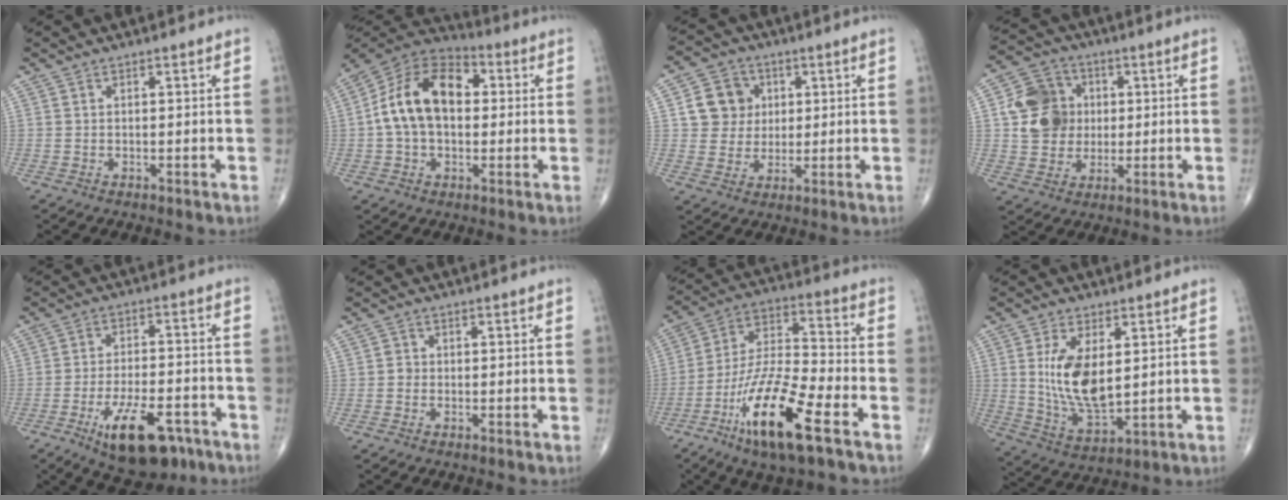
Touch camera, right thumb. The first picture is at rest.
{"total": 16.3, "force": [1.4, 10.7, 12.2], "torque": [-0.201, 0.034, 0.014]}
{"total": 8.6, "force": [2.0, 7.9, 2.9], "torque": [-0.016, -0.002, 0.032]}
{"total": 11.8, "force": [1.5, 10.3, 5.7], "torque": [-0.072, 0.006, 0.026]}
{"total": 14.2, "force": [-7.4, 6.1, 10.5], "torque": [-0.153, 0.026, -0.109]}
{"total": 1.2, "force": [-0.2, 1.1, 0.4], "torque": [0.001, 0.004, -0.006]}
{"total": 18.9, "force": [-9.8, 4.6, 15.5], "torque": [-0.310, 0.040, -0.179]}
{"total": 12.2, "force": [2.3, 6.0, 10.4], "torque": [-0.188, -0.025, 0.058]}